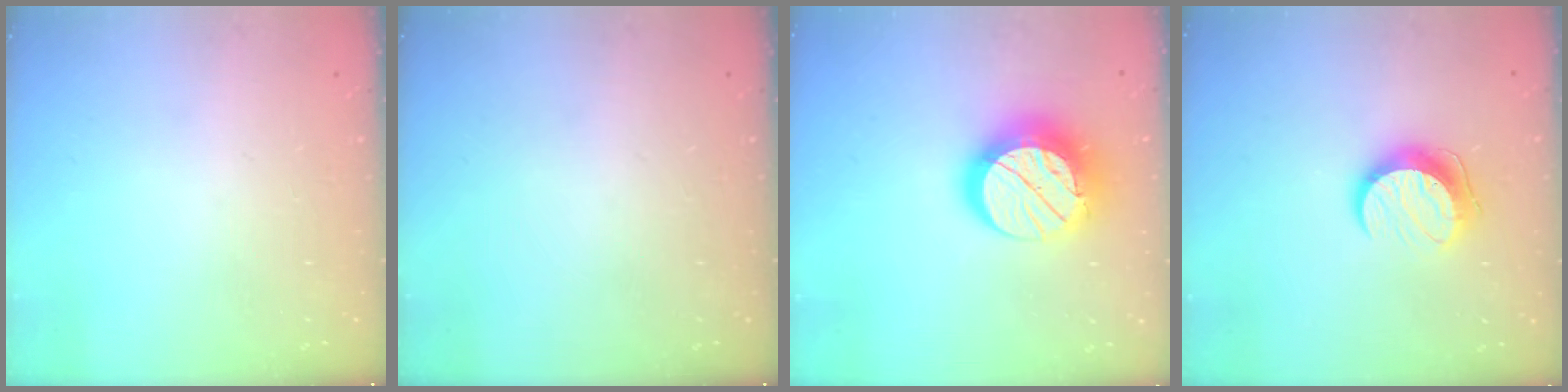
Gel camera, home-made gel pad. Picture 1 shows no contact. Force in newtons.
{"total": 0.0}
{"total": 16.5, "press": 16.5, "slide": 0.9}
{"total": 9.9, "press": 9.9, "slide": 0.1}